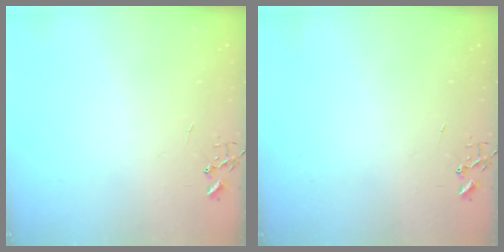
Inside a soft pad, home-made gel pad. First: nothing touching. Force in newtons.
{"total": 0.0}